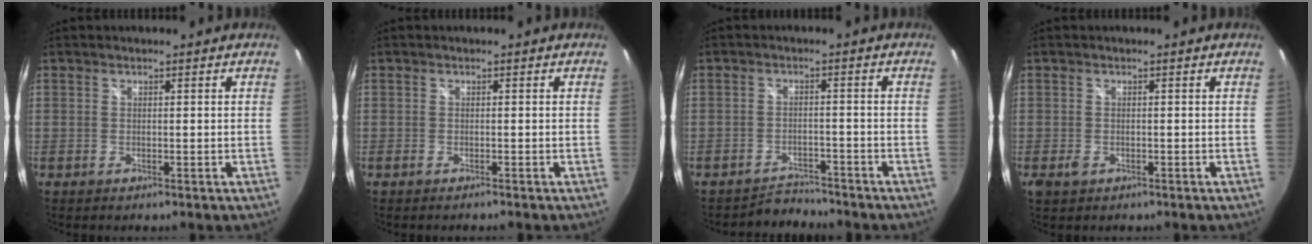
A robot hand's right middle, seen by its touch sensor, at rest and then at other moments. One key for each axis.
{"total": 0.7, "fx": -0.6, "fy": 0.0, "fz": 0.3, "tx": -0.005, "ty": -0.001, "tz": -0.012}
{"total": 4.2, "fx": -4.1, "fy": 0.7, "fz": -0.6, "tx": 0.004, "ty": 0.008, "tz": -0.068}
{"total": 2.2, "fx": -1.2, "fy": 1.5, "fz": 1.1, "tx": -0.021, "ty": -0.005, "tz": -0.021}